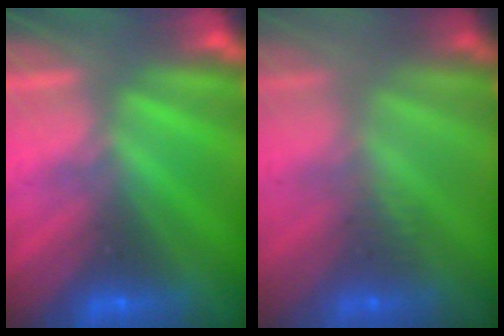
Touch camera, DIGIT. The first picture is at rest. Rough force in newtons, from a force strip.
{"total": 2.6}